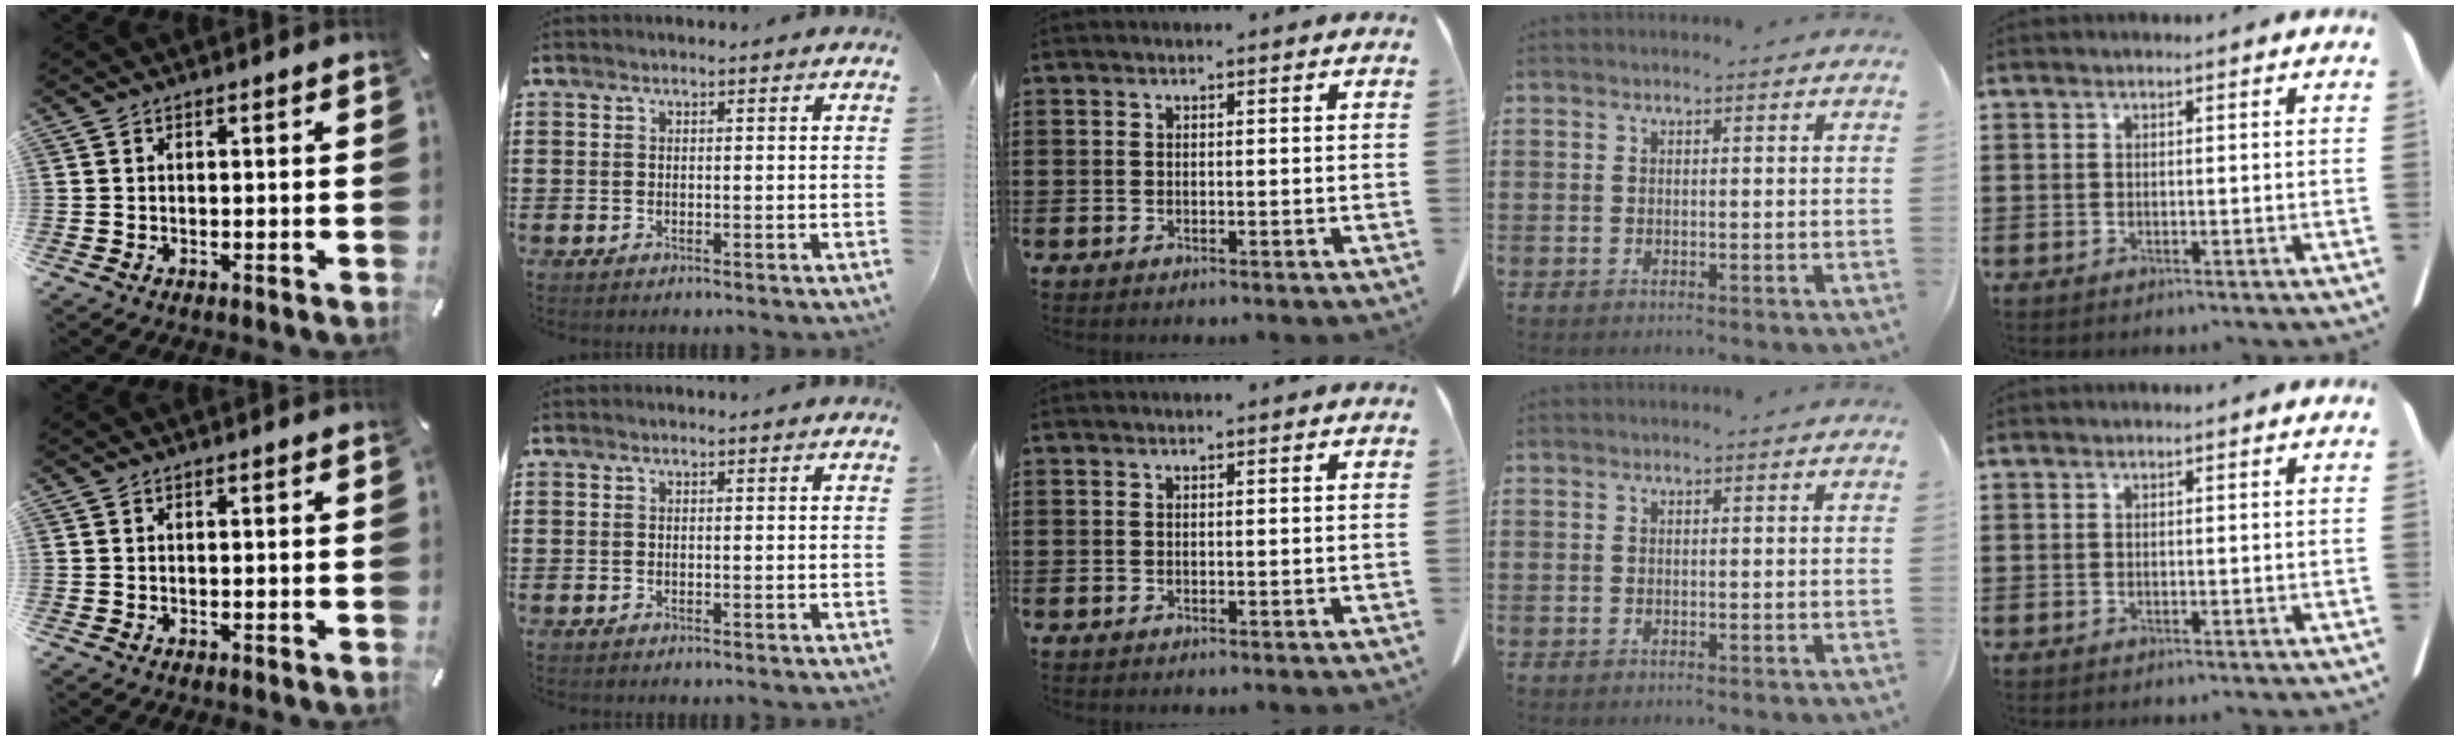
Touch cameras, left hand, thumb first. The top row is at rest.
{}